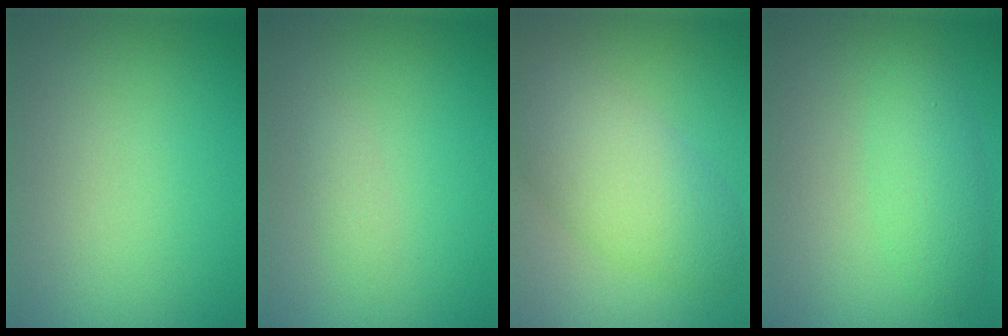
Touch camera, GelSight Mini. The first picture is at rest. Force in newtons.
{"total": 0.8, "press": 0.8, "slide": 0.0}
{"total": 5.3, "press": 5.3, "slide": 0.2}
{"total": 2.6, "press": 2.6, "slide": 0.1}